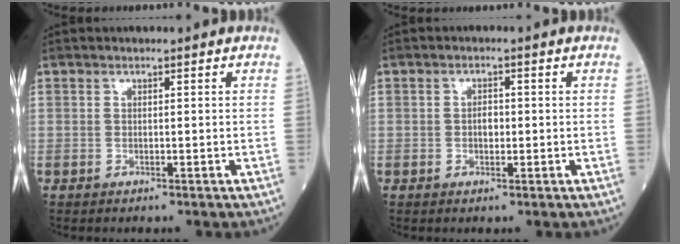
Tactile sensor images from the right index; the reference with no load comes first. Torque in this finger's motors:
{"motor_torque": [0.00, 0.06, 0.00, 0.03]}